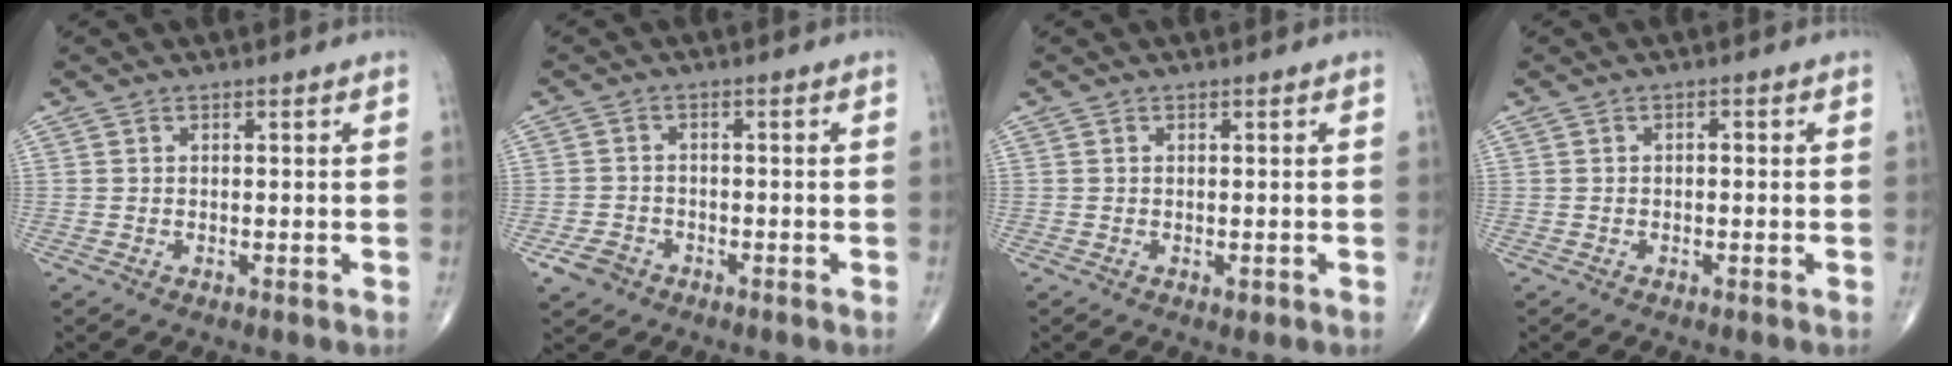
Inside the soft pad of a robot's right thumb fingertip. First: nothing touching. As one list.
[{"total": 3.6, "force": [-2.2, 2.7, 1.1], "torque": [-0.014, 0.013, -0.036]}, {"total": 0.7, "force": [-0.2, 0.5, 0.5], "torque": [-0.005, -0.001, -0.002]}, {"total": 0.9, "force": [-0.1, 0.5, 0.7], "torque": [-0.007, 0.005, -0.003]}]